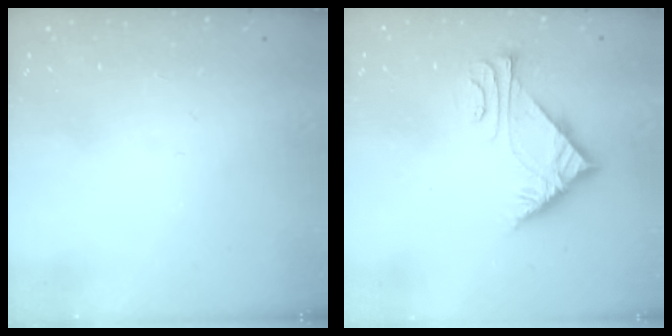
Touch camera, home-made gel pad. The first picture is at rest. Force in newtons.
{"total": 6.0, "press": 6.0, "slide": 0.7}